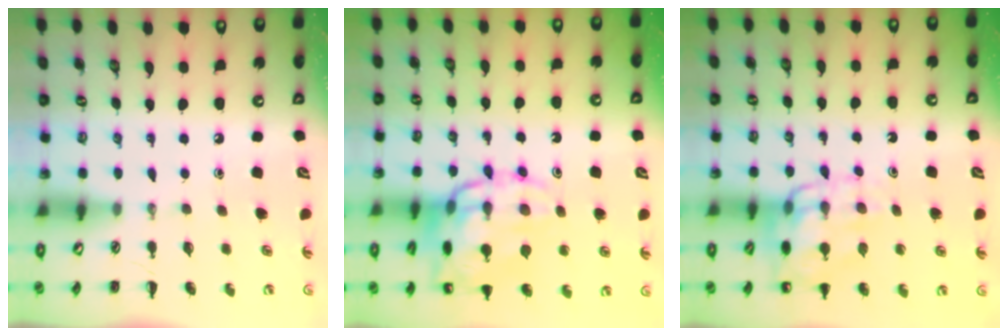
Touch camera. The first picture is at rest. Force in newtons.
{"total": 18.1, "press": 18.0, "slide": 1.8}
{"total": 12.8, "press": 12.5, "slide": 2.5}